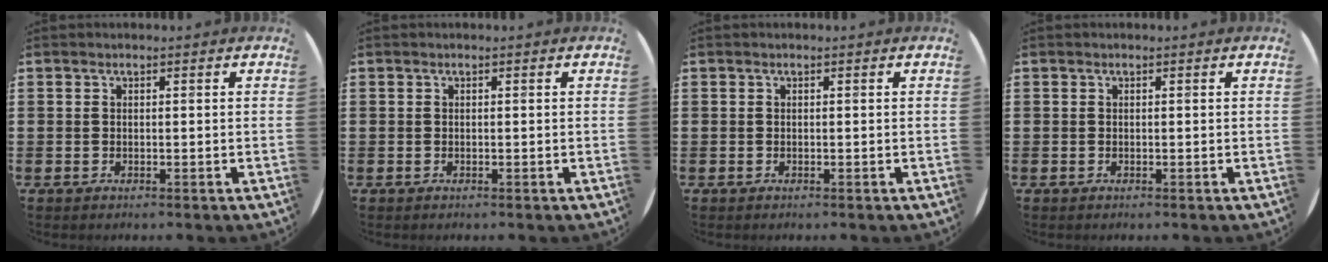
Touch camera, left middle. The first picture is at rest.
{"total": 0.0}
{"total": 0.0}
{"total": 0.0}